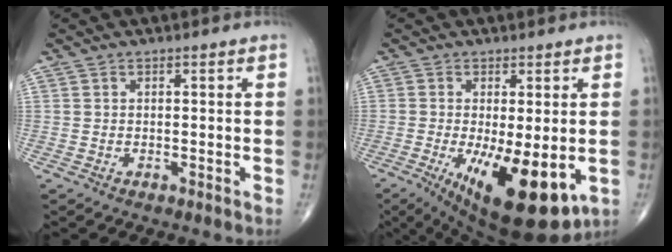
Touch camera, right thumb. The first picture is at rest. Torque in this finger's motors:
{"motor_torque": [1.74, 2.94, 0.82, 0.28, 0.45]}